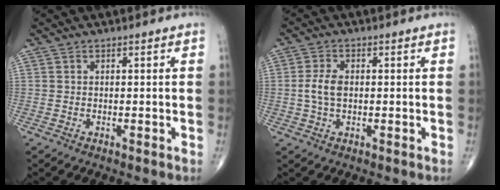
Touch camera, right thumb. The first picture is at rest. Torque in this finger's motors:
{"motor_torque": [0.52, -0.27, 0.95, 0.00, -0.07]}